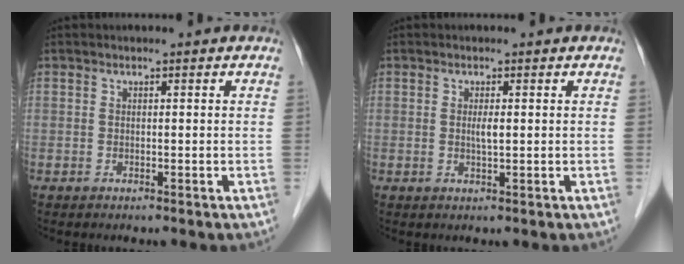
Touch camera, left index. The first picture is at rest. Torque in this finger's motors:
{"motor_torque": [0.16, 0.26, 0.06, 0.02]}